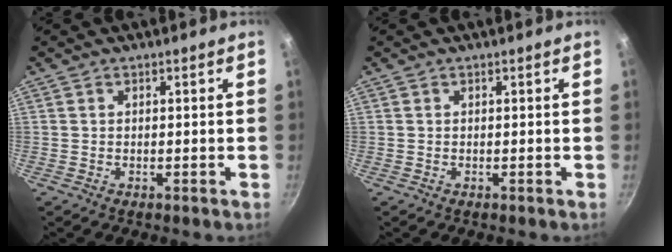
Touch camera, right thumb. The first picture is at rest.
{"total": 0.0}